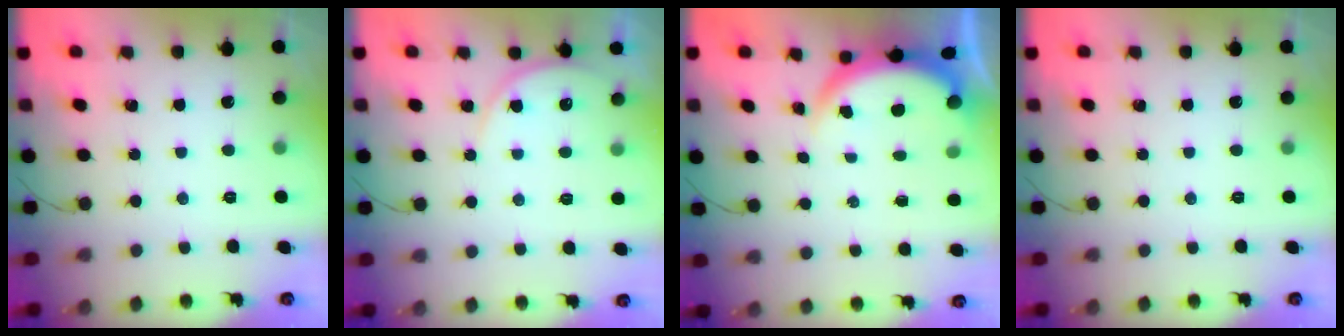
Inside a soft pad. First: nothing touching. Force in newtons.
{"total": 5.6, "press": 5.6, "slide": 0.4}
{"total": 4.0, "press": 4.0, "slide": 0.2}
{"total": 0.0}